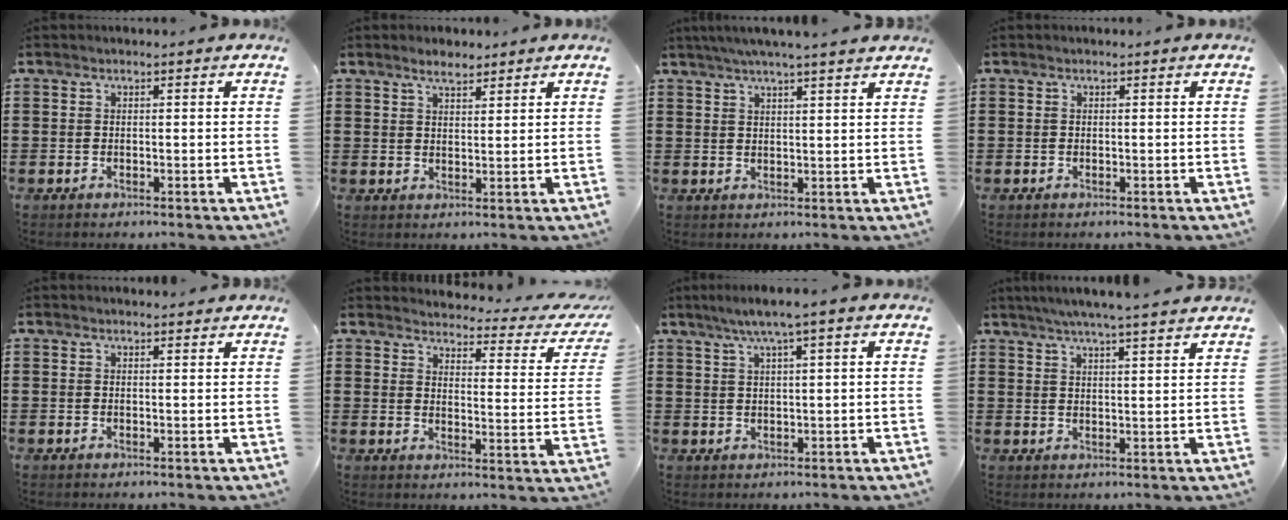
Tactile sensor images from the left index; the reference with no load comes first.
{"total": 2.9, "force": [2.5, 0.7, 1.3], "torque": [-0.031, 0.004, 0.046]}
{"total": 3.7, "force": [3.2, -0.6, 1.6], "torque": [-0.041, -0.007, 0.057]}
{"total": 0.0}
{"total": 1.0, "force": [1.0, 0.0, 0.2], "torque": [-0.005, -0.001, 0.019]}
{"total": 3.0, "force": [2.8, 0.2, 1.0], "torque": [-0.032, -0.028, 0.039]}
{"total": 3.6, "force": [1.8, -0.1, 3.1], "torque": [-0.063, 0.000, 0.030]}
{"total": 4.7, "force": [4.2, -0.6, 2.0], "torque": [-0.051, -0.015, 0.072]}